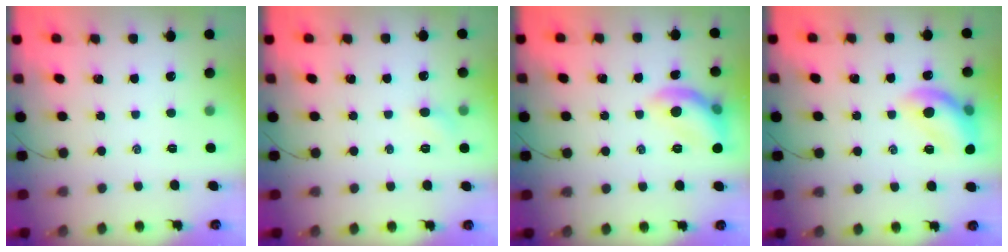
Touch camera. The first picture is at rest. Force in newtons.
{"total": 3.6, "press": 3.4, "slide": 1.2}
{"total": 10.9, "press": 10.9, "slide": 1.0}
{"total": 13.5, "press": 13.4, "slide": 1.5}